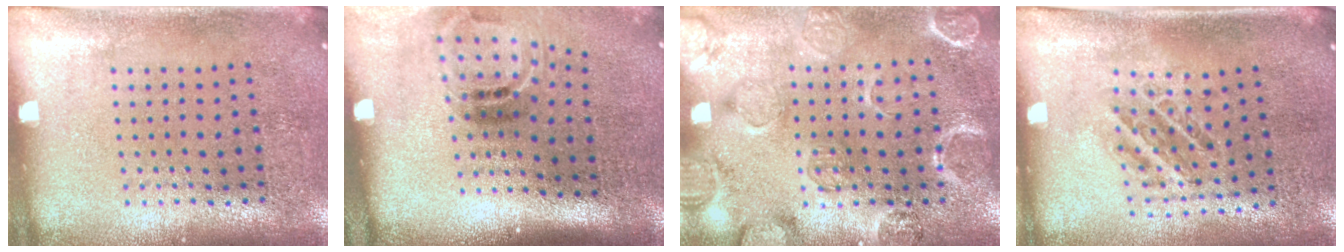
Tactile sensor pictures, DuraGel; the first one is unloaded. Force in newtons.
{"total": 1.9, "press": 1.2, "slide": 1.5}
{"total": 2.3, "press": 2.3, "slide": 0.5}
{"total": 1.0, "press": 1.0, "slide": 0.1}